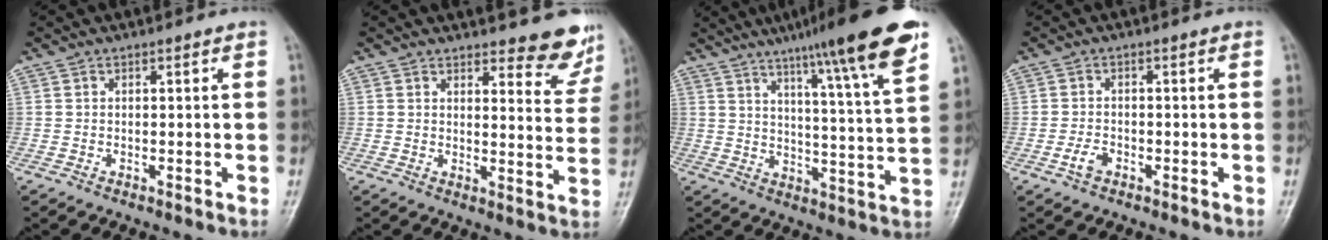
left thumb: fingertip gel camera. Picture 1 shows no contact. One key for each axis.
{"total": 9.1, "fx": 8.2, "fy": 2.7, "fz": 2.8, "tx": 0.002, "ty": -0.063, "tz": 0.082}
{"total": 19.2, "fx": 12.5, "fy": 1.0, "fz": 14.6, "tx": -0.196, "ty": -0.051, "tz": 0.178}
{"total": 2.4, "fx": -1.2, "fy": 1.5, "fz": 1.4, "tx": -0.029, "ty": 0.008, "tz": -0.024}